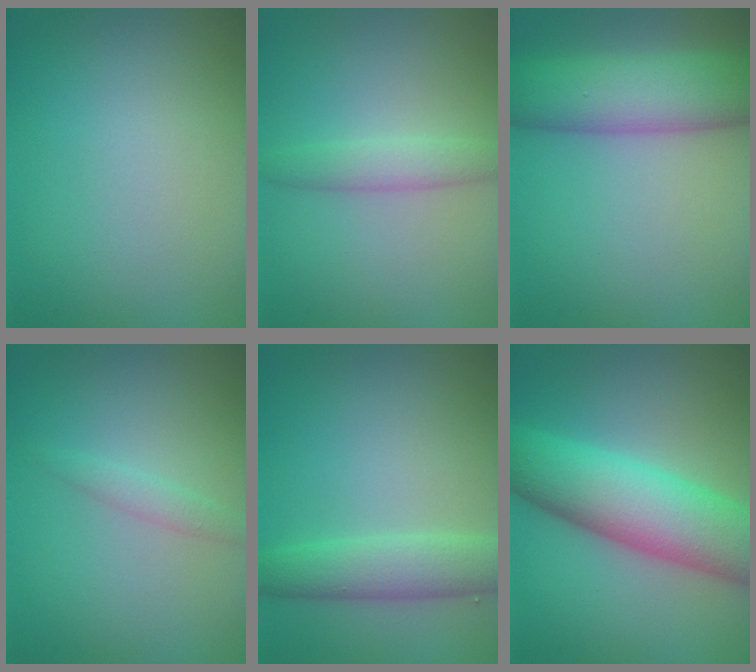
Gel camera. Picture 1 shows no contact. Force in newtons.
{"total": 2.2, "press": 2.2, "slide": 0.0}
{"total": 7.9, "press": 7.9, "slide": 0.4}
{"total": 1.2, "press": 1.2, "slide": 0.1}
{"total": 3.8, "press": 3.8, "slide": 0.1}
{"total": 9.3, "press": 9.3, "slide": 0.2}